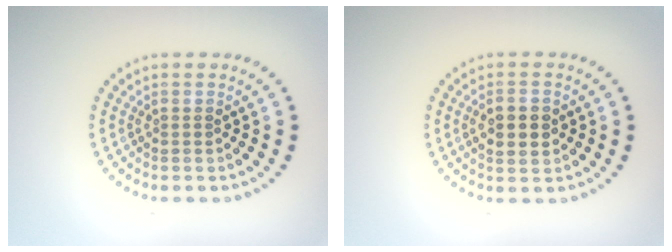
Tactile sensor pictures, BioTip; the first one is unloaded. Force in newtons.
{"total": 3.0, "press": 3.0, "slide": 0.1}